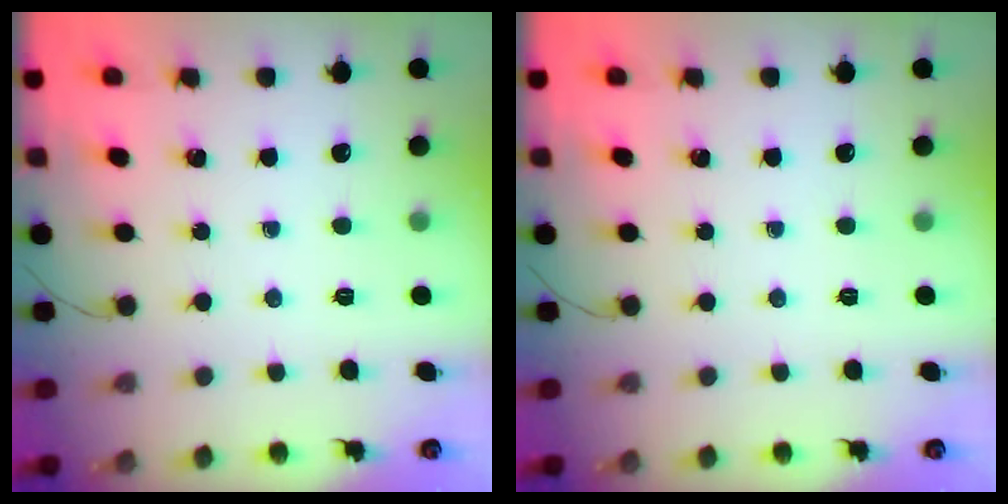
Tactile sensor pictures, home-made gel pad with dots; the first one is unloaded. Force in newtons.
{"total": 0.0}